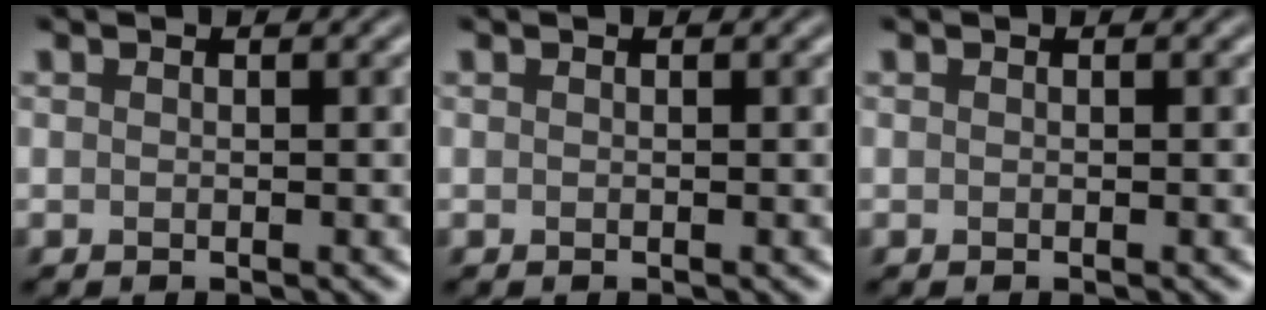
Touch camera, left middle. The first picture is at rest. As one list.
[{"total": 0.0}, {"total": 0.0}]